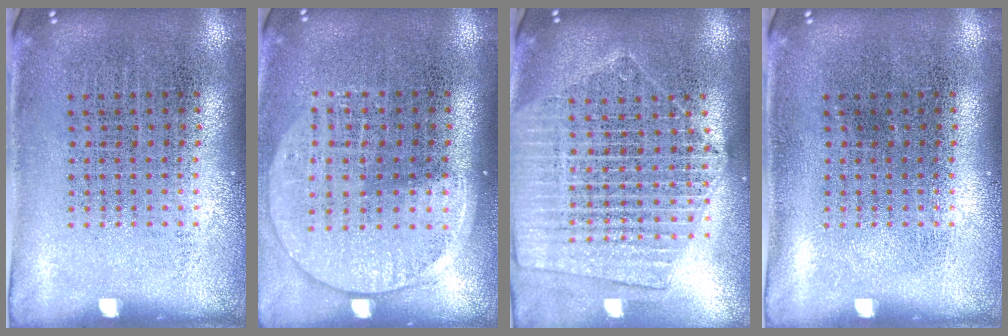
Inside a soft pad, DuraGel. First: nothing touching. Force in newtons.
{"total": 1.4, "press": 1.3, "slide": 0.6}
{"total": 2.1, "press": 1.9, "slide": 0.9}
{"total": 0.0}